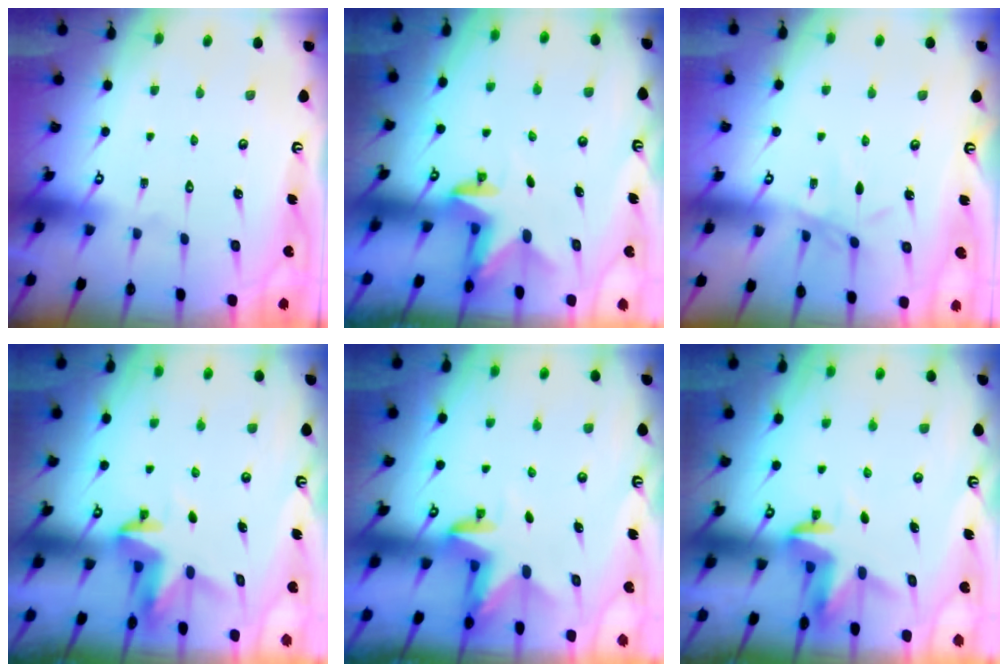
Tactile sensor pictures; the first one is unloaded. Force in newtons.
{"total": 2.4, "press": 2.4, "slide": 0.4}
{"total": 2.8, "press": 2.7, "slide": 0.5}
{"total": 3.7, "press": 3.6, "slide": 0.3}
{"total": 3.4, "press": 3.4, "slide": 0.2}
{"total": 3.5, "press": 3.5, "slide": 0.2}